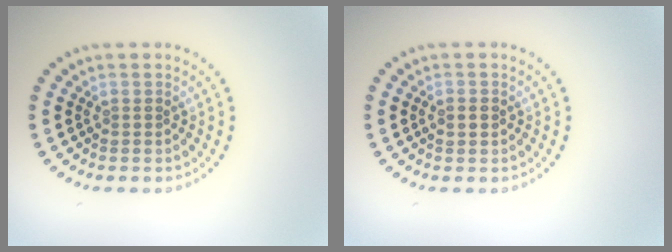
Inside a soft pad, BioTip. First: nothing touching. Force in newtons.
{"total": 1.8, "press": 1.8, "slide": 0.1}